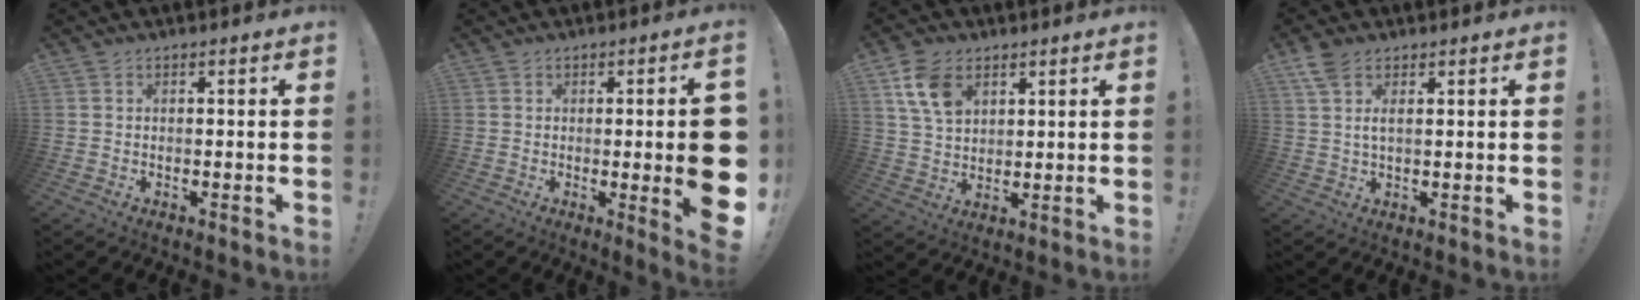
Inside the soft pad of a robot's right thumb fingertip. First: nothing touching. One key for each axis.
{"total": 11.4, "fx": -1.1, "fy": 1.1, "fz": 11.3, "tx": -0.142, "ty": -0.014, "tz": -0.013}
{"total": 10.0, "fx": 4.7, "fy": 6.7, "fz": 5.9, "tx": -0.100, "ty": -0.012, "tz": 0.090}
{"total": 4.3, "fx": 2.4, "fy": 1.8, "fz": 3.1, "tx": -0.063, "ty": -0.003, "tz": 0.045}